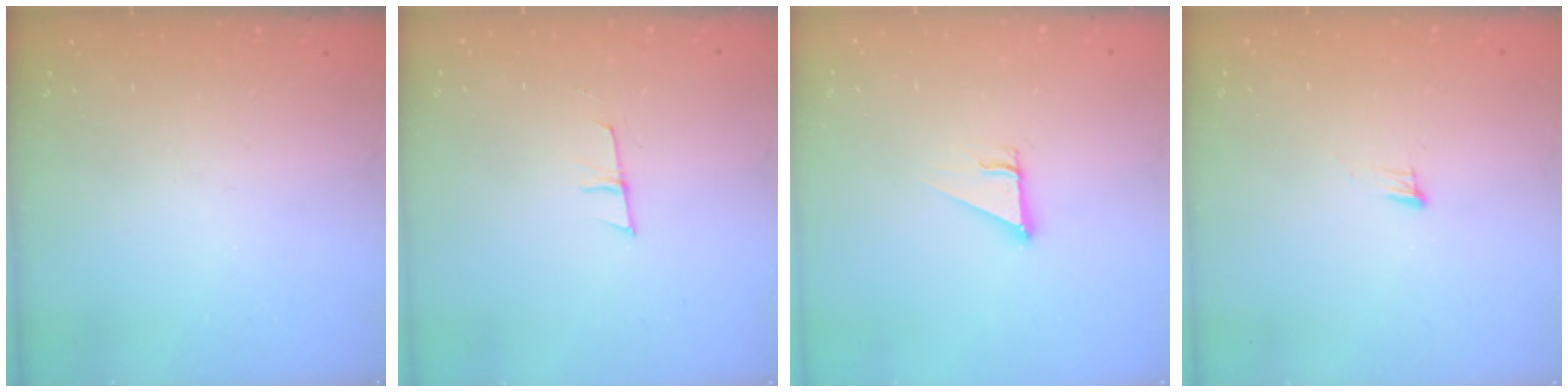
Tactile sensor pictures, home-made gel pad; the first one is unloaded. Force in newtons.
{"total": 5.5, "press": 5.5, "slide": 0.3}
{"total": 2.5, "press": 2.5, "slide": 0.2}
{"total": 4.3, "press": 4.1, "slide": 1.0}